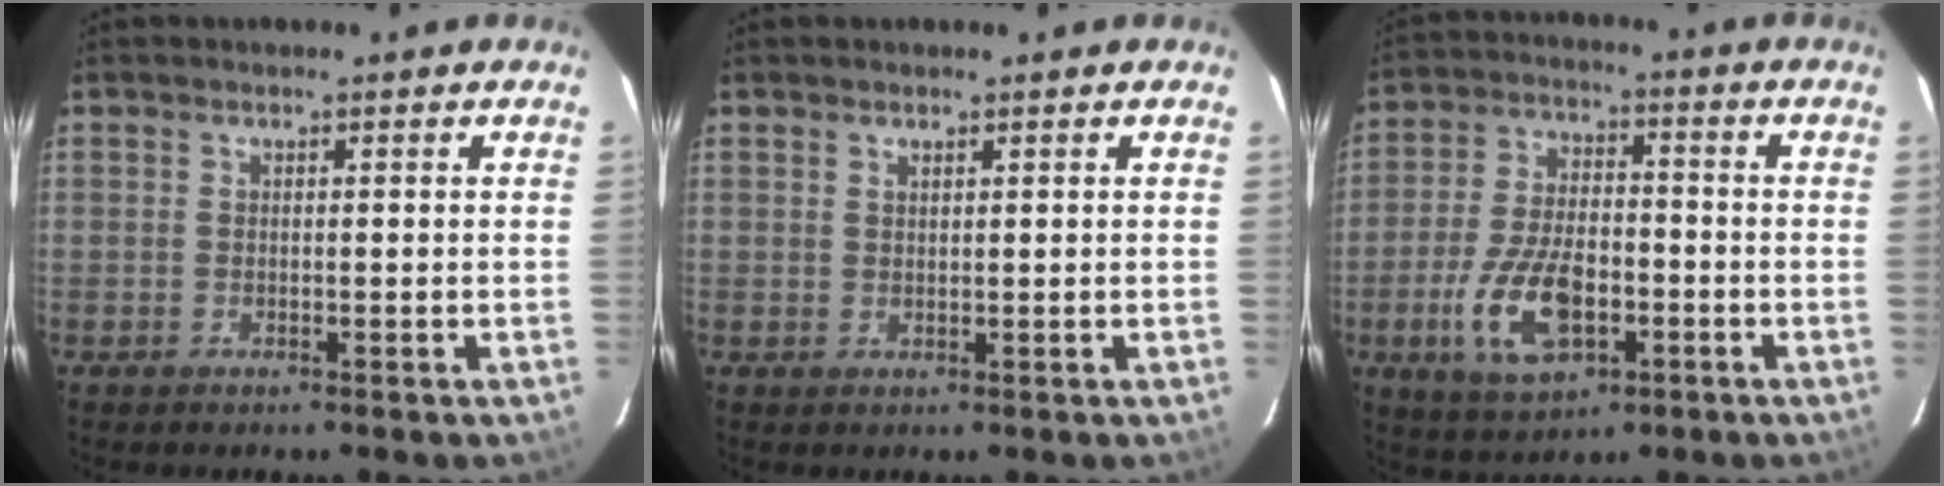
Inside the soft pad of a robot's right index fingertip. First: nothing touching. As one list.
[{"total": 0.7, "force": [0.6, 0.2, 0.1], "torque": [-0.002, 0.000, 0.012]}, {"total": 13.6, "force": [-4.9, 7.0, 10.7], "torque": [-0.223, -0.002, -0.080]}]